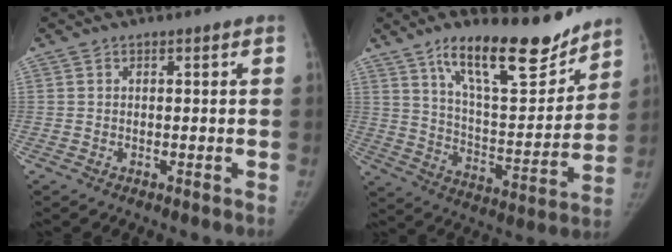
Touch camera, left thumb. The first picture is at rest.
{"total": 19.6, "force": [14.1, 6.3, 12.0], "torque": [-0.145, -0.087, 0.234]}